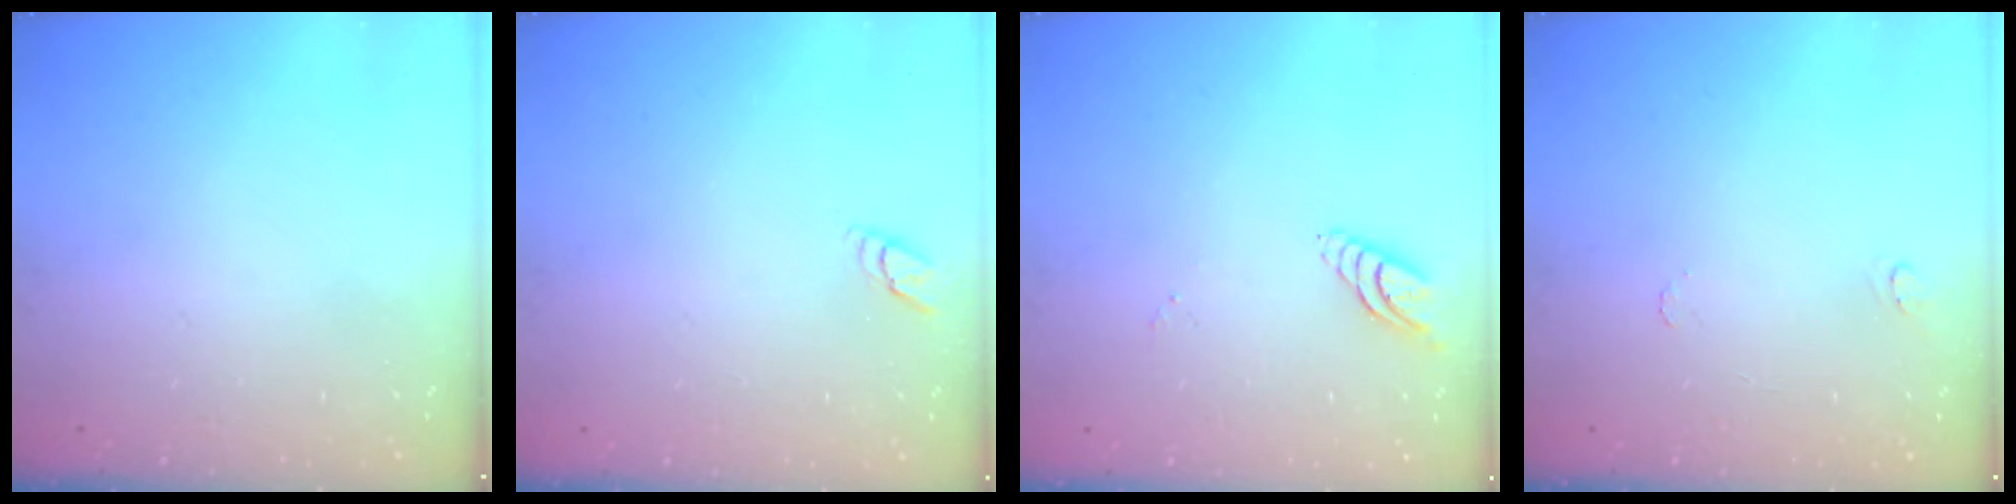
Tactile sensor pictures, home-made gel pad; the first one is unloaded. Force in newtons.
{"total": 3.7, "press": 3.7, "slide": 0.3}
{"total": 7.8, "press": 7.8, "slide": 0.6}
{"total": 4.9, "press": 4.9, "slide": 0.5}